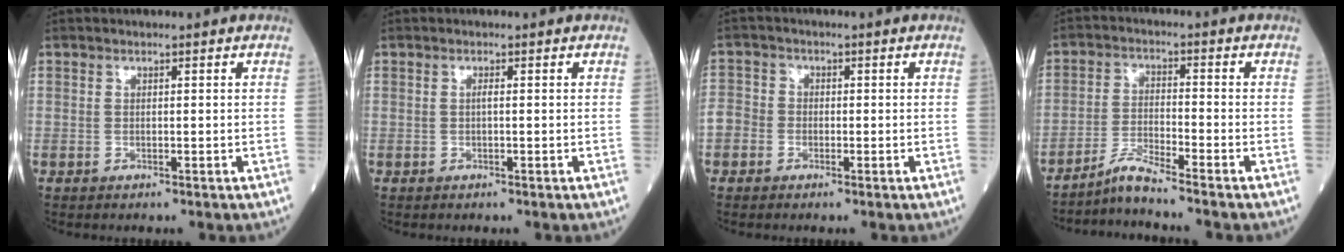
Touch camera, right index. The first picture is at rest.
{"total": 0.5, "force": [0.0, 0.0, 0.5], "torque": [-0.011, 0.000, -0.001]}
{"total": 3.4, "force": [-1.3, 3.0, 0.9], "torque": [-0.013, 0.012, -0.038]}
{"total": 4.5, "force": [-4.1, -1.3, 1.3], "torque": [-0.034, -0.023, -0.082]}